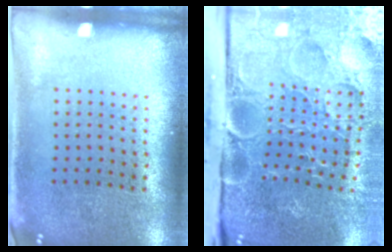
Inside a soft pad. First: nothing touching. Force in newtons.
{"total": 4.9, "press": 4.1, "slide": 2.7}